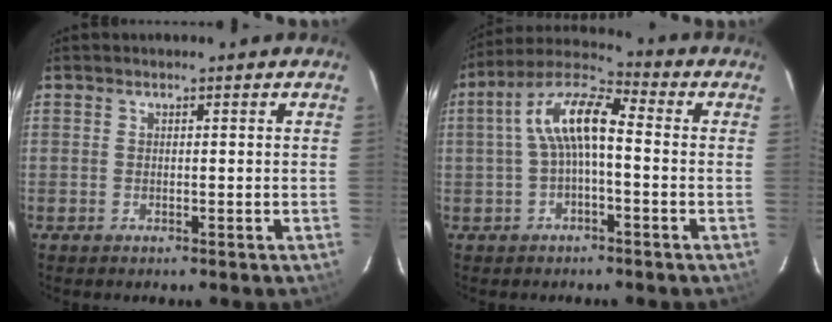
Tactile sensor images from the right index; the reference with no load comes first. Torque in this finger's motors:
{"motor_torque": [0.61, 0.09, 0.37, 0.16]}